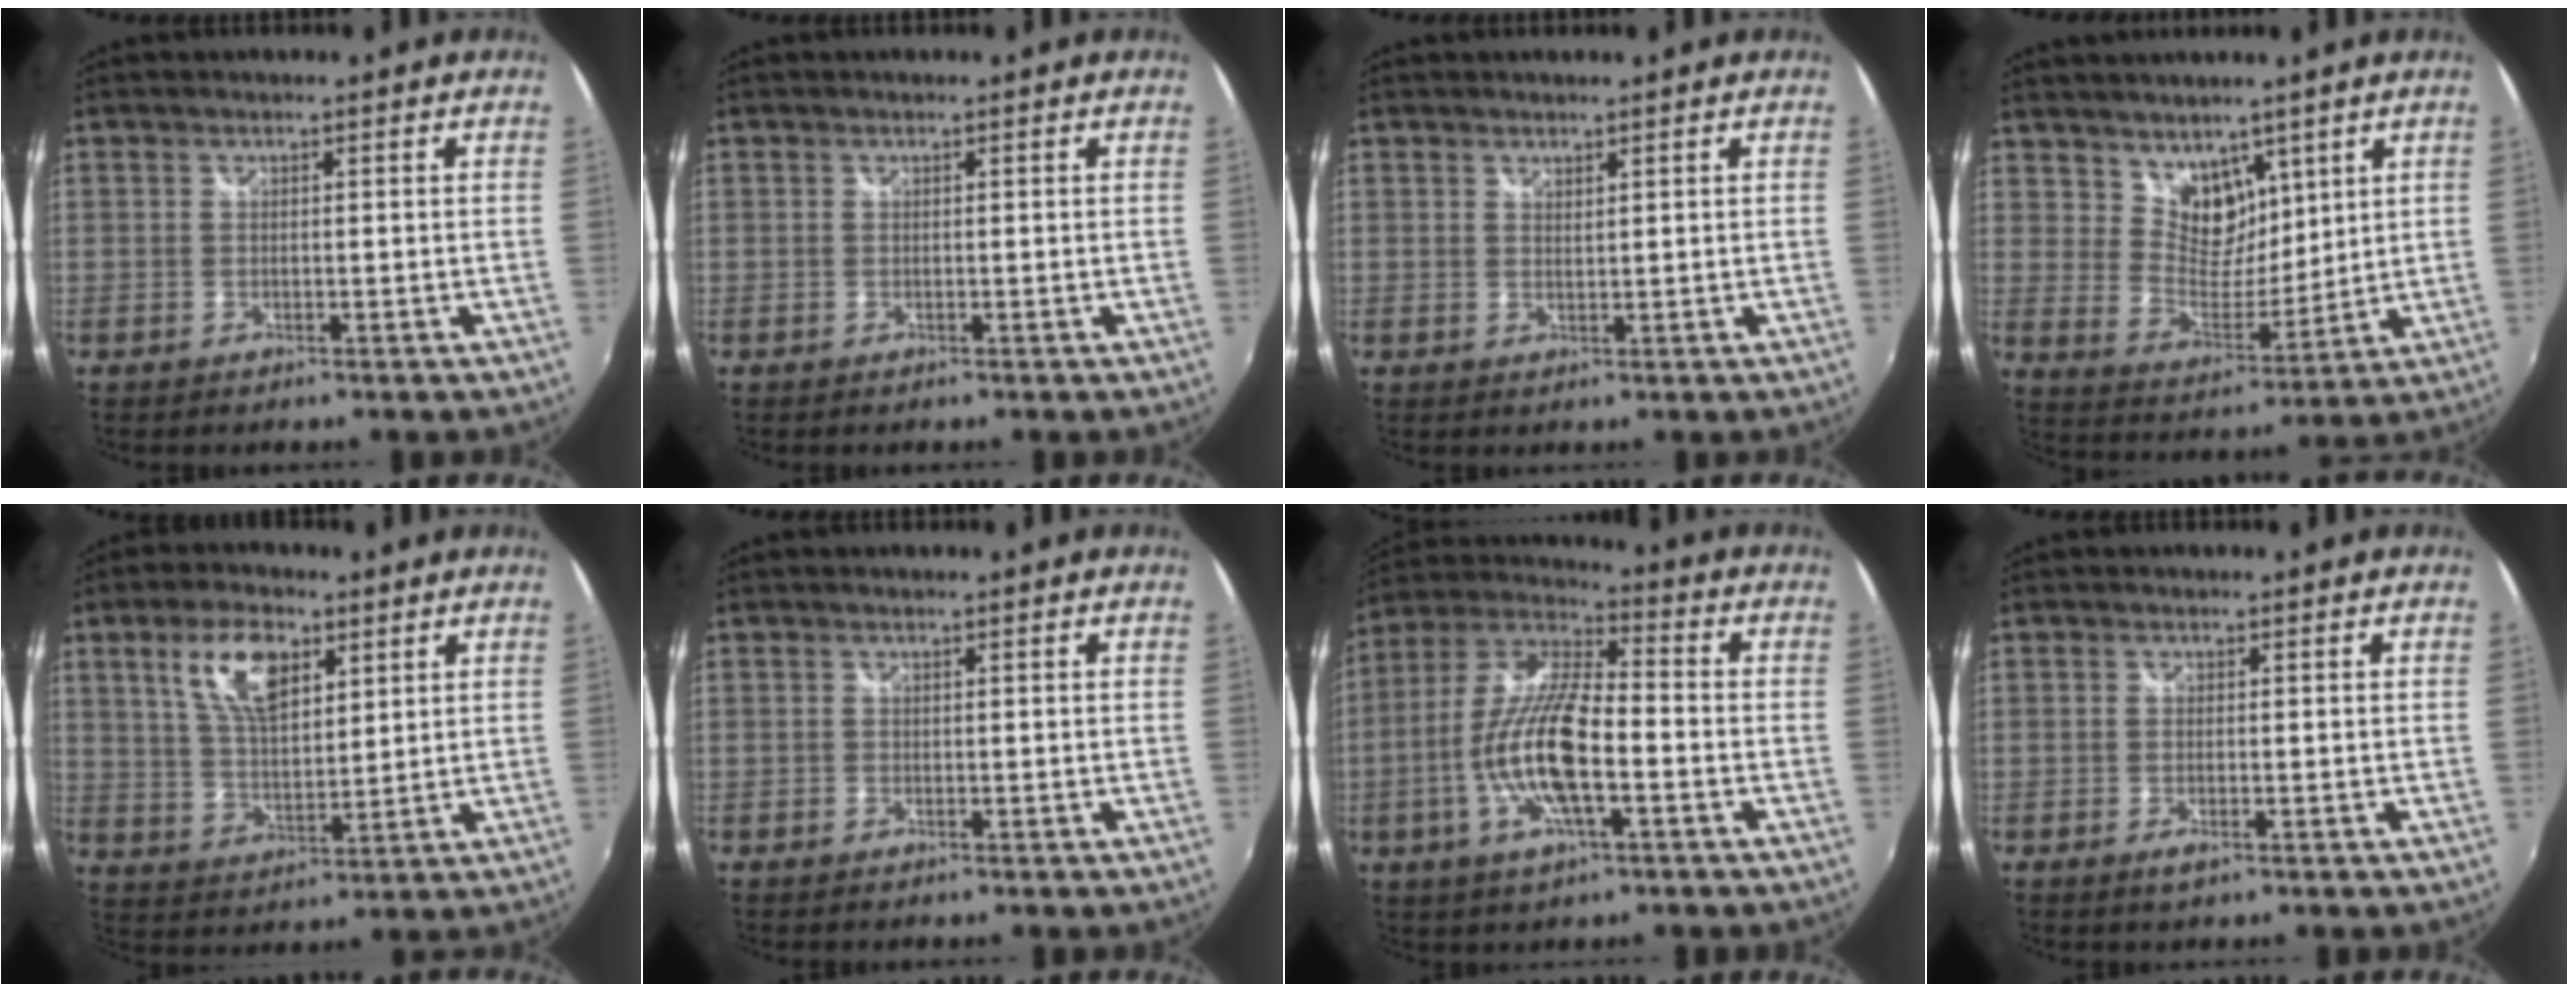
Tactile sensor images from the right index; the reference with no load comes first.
{"total": 0.0}
{"total": 1.1, "force": [1.0, 0.2, 0.3], "torque": [-0.003, 0.000, 0.017]}
{"total": 8.8, "force": [5.9, 5.6, 3.3], "torque": [-0.044, -0.003, 0.115]}
{"total": 10.5, "force": [5.0, 4.8, 7.9], "torque": [-0.153, 0.012, 0.096]}
{"total": 0.0}
{"total": 15.0, "force": [-4.0, 4.5, 13.7], "torque": [-0.277, 0.000, -0.080]}
{"total": 1.4, "force": [-0.6, 0.4, 1.2], "torque": [-0.025, -0.002, -0.009]}